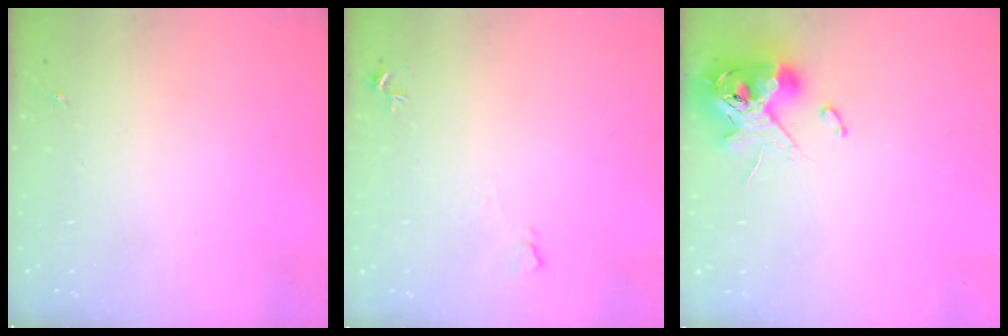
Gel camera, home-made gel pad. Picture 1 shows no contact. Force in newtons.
{"total": 4.9, "press": 4.9, "slide": 0.6}
{"total": 12.6, "press": 12.5, "slide": 2.0}